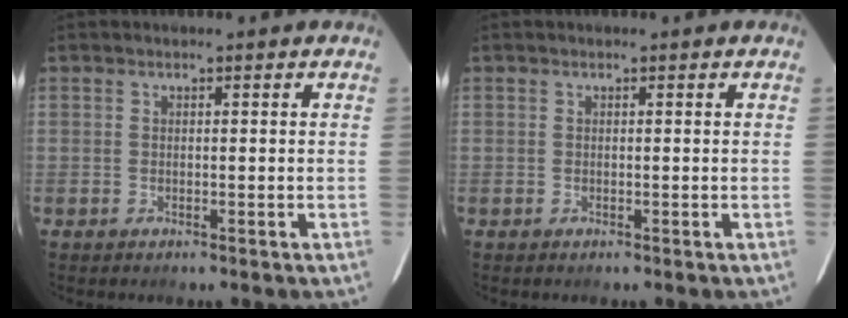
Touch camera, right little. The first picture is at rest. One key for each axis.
{"total": 0.0}